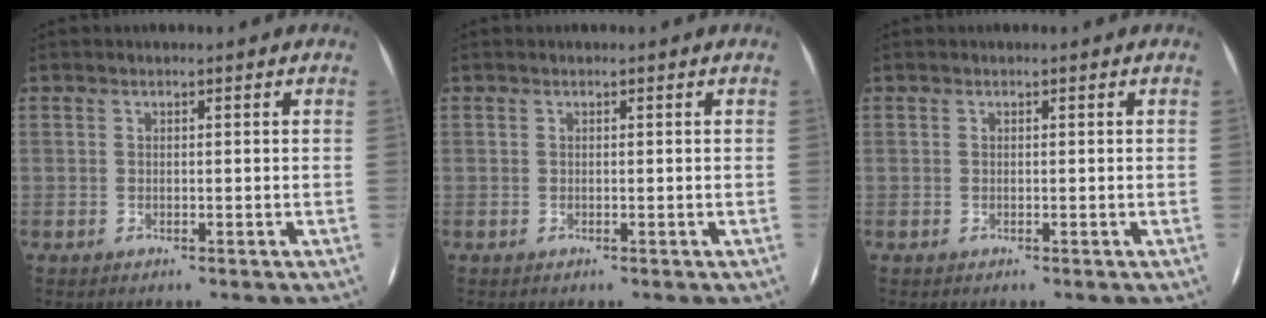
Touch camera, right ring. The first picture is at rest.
{"total": 0.0}
{"total": 0.0}